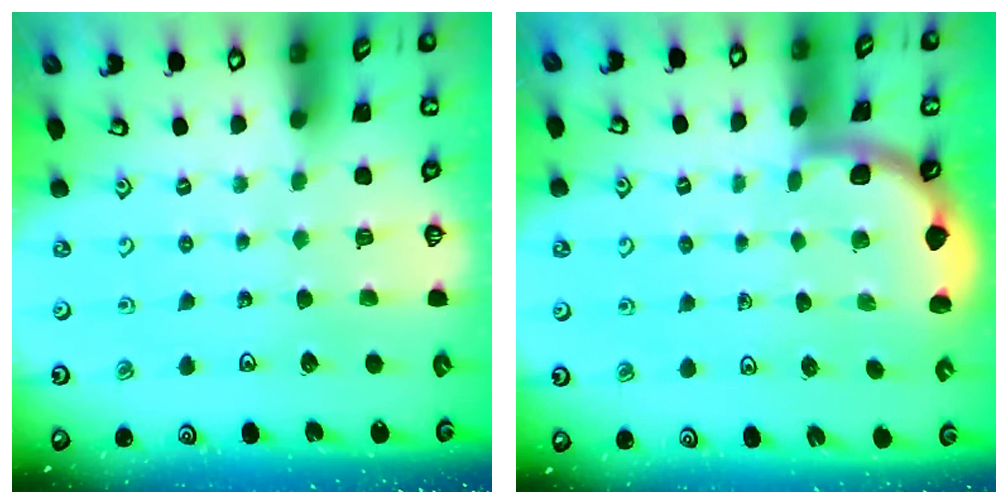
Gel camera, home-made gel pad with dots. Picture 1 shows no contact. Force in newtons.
{"total": 1.9, "press": 1.9, "slide": 0.0}